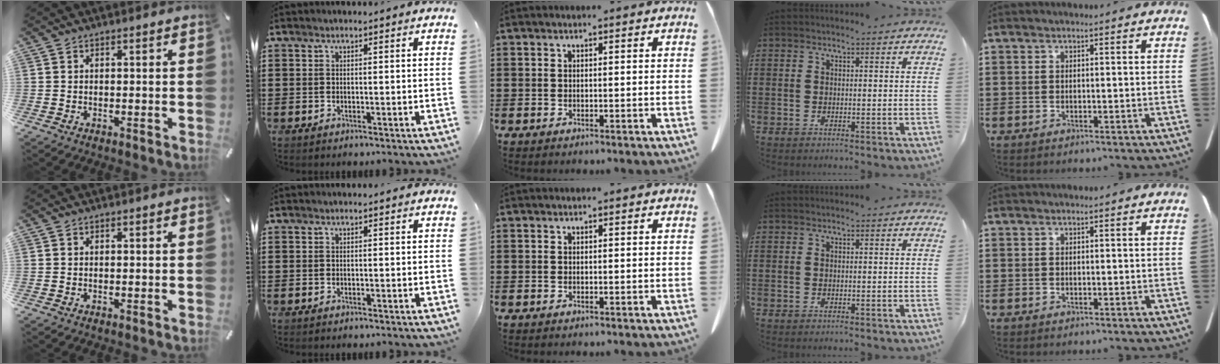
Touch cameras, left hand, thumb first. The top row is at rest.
{}